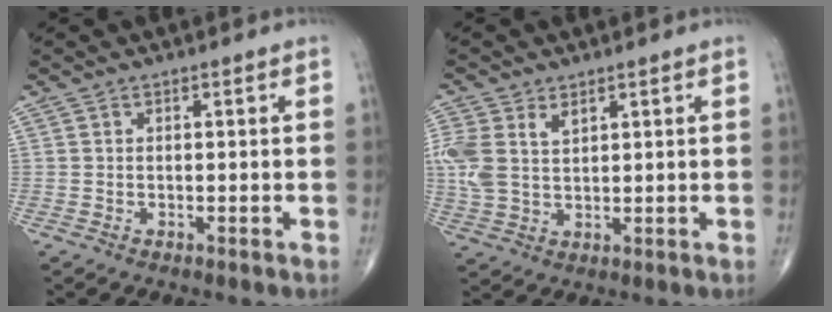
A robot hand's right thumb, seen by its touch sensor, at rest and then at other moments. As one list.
[{"total": 8.6, "force": [2.9, 5.5, 5.9], "torque": [-0.139, 0.004, 0.064]}]